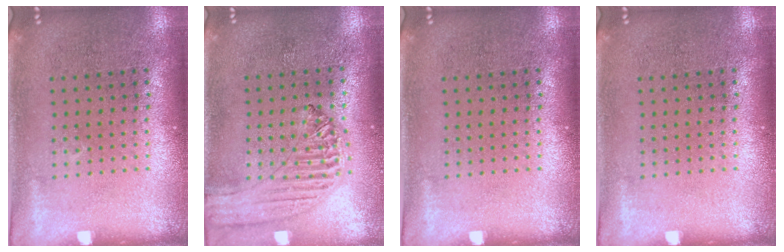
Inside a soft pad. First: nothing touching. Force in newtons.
{"total": 1.2, "press": 1.2, "slide": 0.1}
{"total": 0.0}
{"total": 0.0}